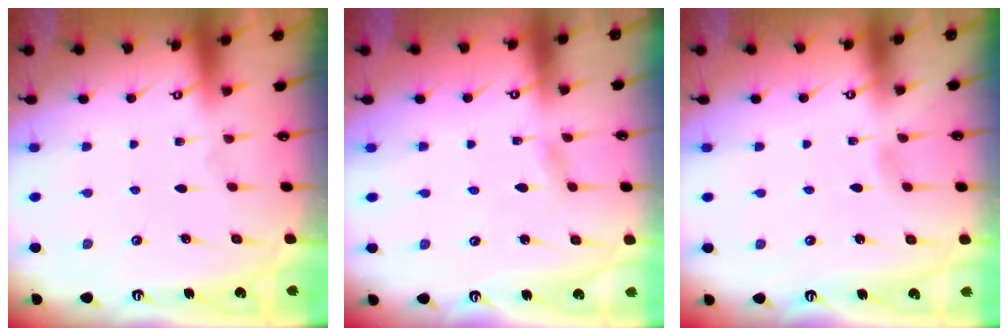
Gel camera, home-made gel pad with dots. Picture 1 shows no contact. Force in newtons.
{"total": 2.1, "press": 2.1, "slide": 0.2}
{"total": 2.6, "press": 2.6, "slide": 0.3}